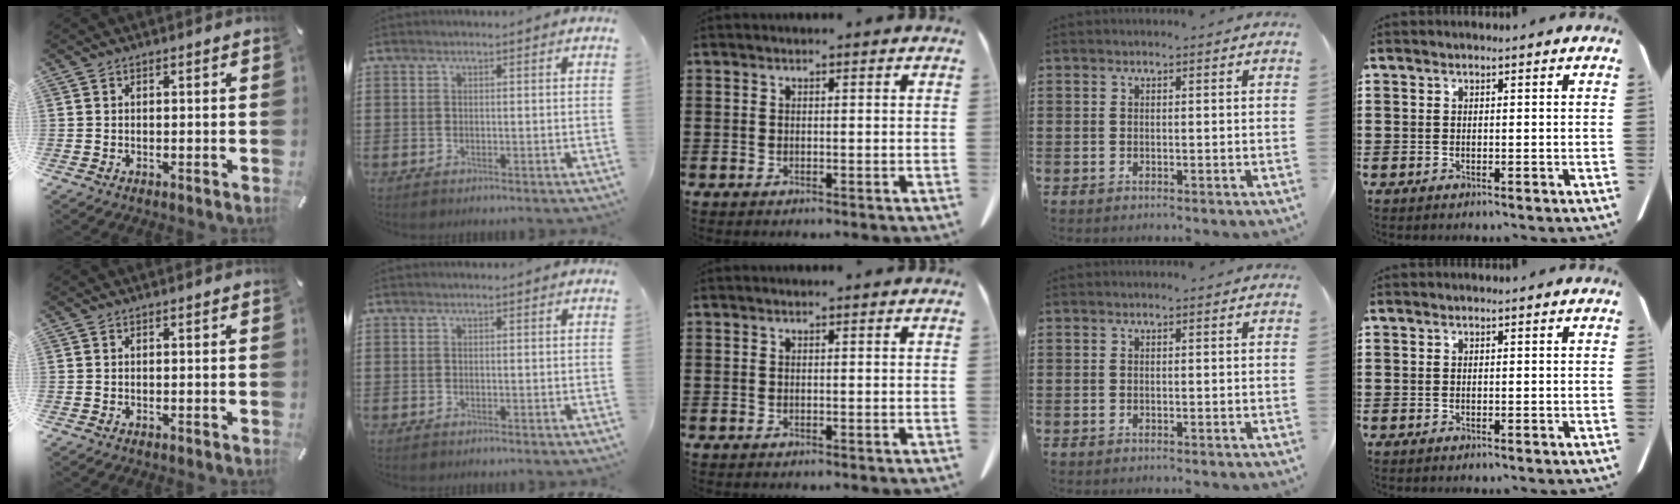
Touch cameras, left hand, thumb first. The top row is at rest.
{}